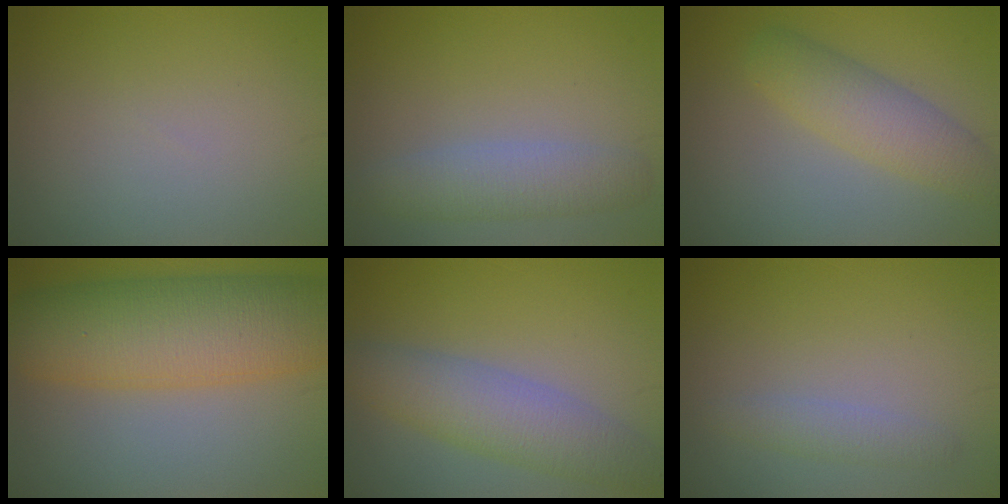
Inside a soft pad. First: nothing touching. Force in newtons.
{"total": 3.6, "press": 3.6, "slide": 0.3}
{"total": 4.2, "press": 4.2, "slide": 0.1}
{"total": 10.9, "press": 10.9, "slide": 0.2}
{"total": 5.3, "press": 5.3, "slide": 0.1}
{"total": 1.6, "press": 1.6, "slide": 0.0}